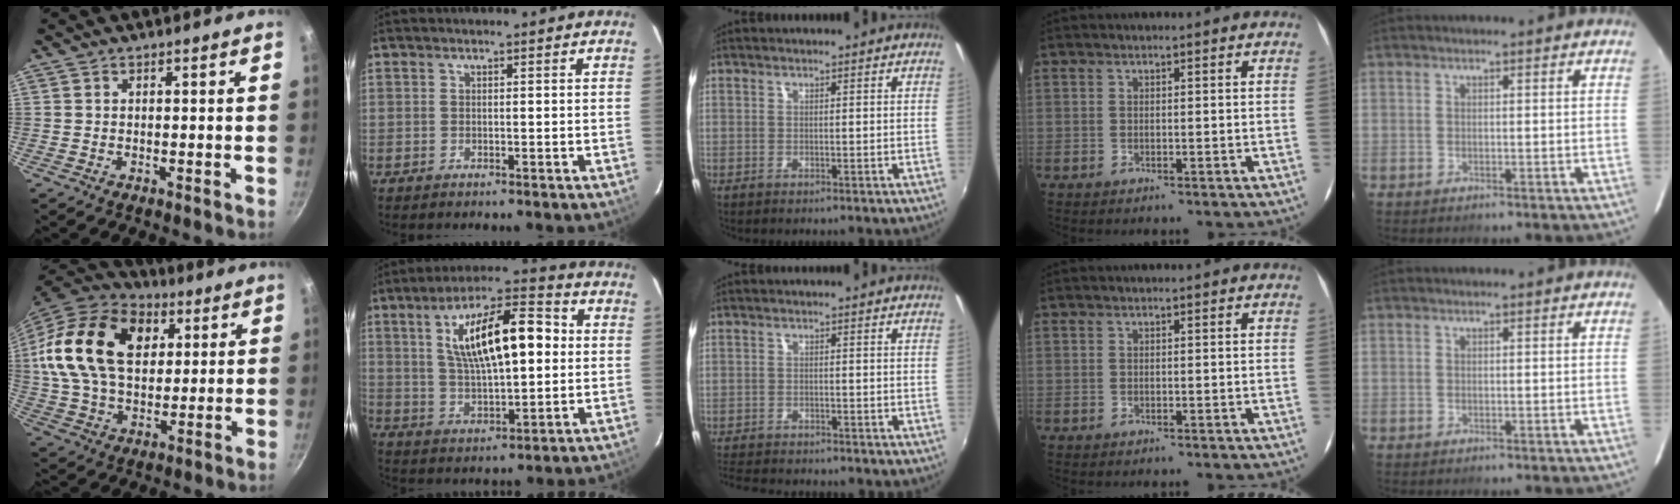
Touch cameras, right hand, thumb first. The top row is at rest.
{"thumb": {"total": 25.2, "force": [7.0, 16.6, 17.5], "torque": [-0.309, 0.009, 0.116]}, "index": {"total": 17.3, "force": [3.5, 6.2, 15.8], "torque": [-0.271, 0.025, 0.064]}, "middle": {"total": 7.6, "force": [-7.1, 1.5, 2.4], "torque": [-0.070, -0.015, -0.117]}}